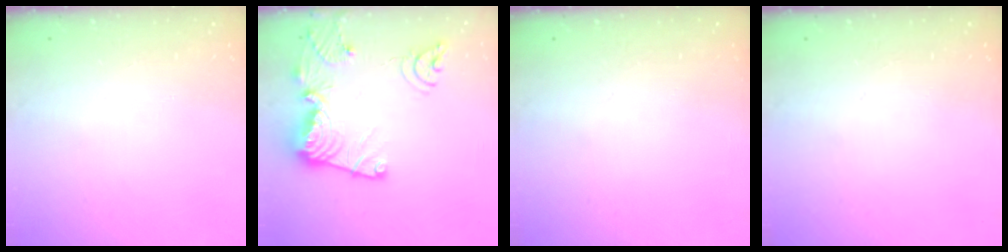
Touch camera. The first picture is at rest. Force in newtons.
{"total": 16.7, "press": 16.7, "slide": 1.2}
{"total": 0.0}
{"total": 0.0}